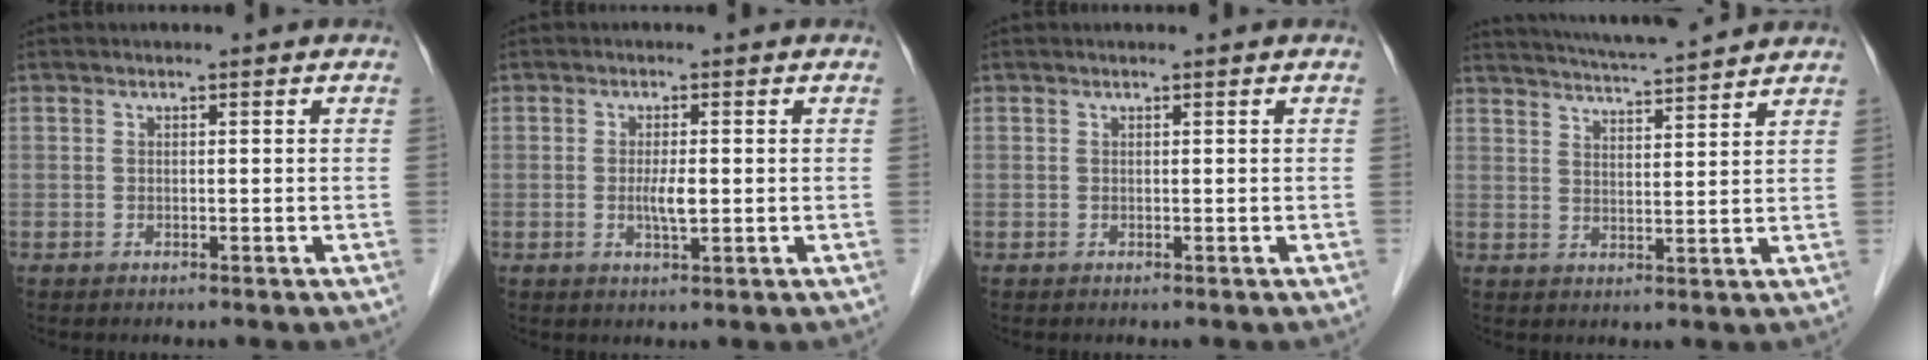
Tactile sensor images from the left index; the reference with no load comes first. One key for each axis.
{"total": 2.5, "fx": -0.2, "fy": 0.4, "fz": 2.5, "tx": -0.049, "ty": -0.003, "tz": -0.002}
{"total": 0.5, "fx": 0.5, "fy": 0.0, "fz": 0.2, "tx": -0.001, "ty": 0.005, "tz": 0.009}
{"total": 11.8, "fx": 10.9, "fy": 0.2, "fz": 4.4, "tx": -0.082, "ty": 0.023, "tz": 0.159}